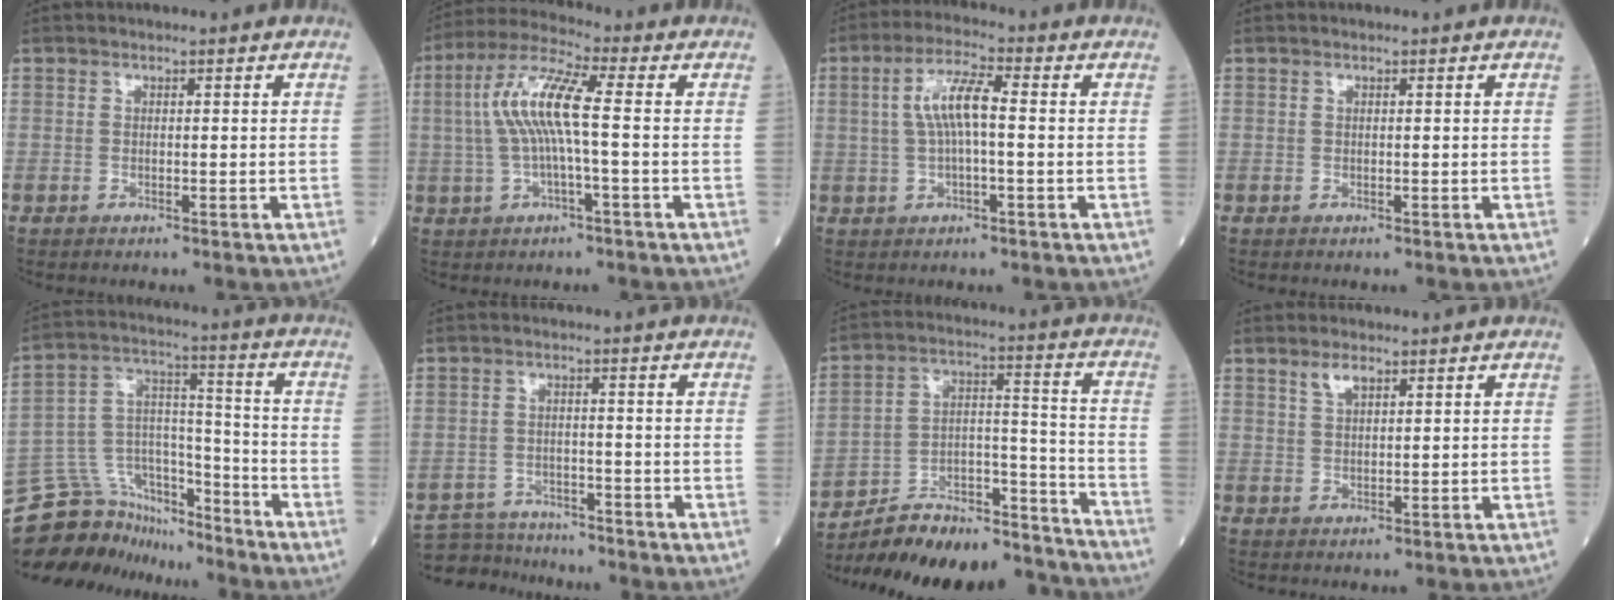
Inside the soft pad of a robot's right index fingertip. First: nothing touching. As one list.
[{"total": 9.4, "force": [0.3, 1.1, 9.3], "torque": [-0.197, 0.026, 0.000]}, {"total": 6.4, "force": [0.5, 1.3, 6.3], "torque": [-0.130, 0.018, 0.009]}, {"total": 0.0}, {"total": 16.4, "force": [-15.4, 5.3, 2.3], "torque": [-0.051, 0.056, -0.258]}, {"total": 6.6, "force": [-6.4, 1.5, -0.2], "torque": [0.002, 0.002, -0.110]}, {"total": 20.2, "force": [-19.4, 3.0, 4.8], "torque": [-0.089, 0.031, -0.301]}, {"total": 2.4, "force": [1.6, 0.8, 1.6], "torque": [-0.034, 0.003, 0.035]}]